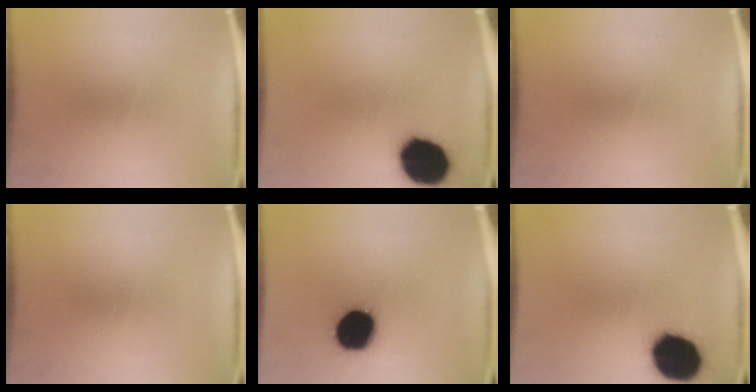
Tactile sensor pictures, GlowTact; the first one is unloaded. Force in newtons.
{"total": 18.5}
{"total": 0.0}
{"total": 0.0}
{"total": 18.7}
{"total": 18.5}